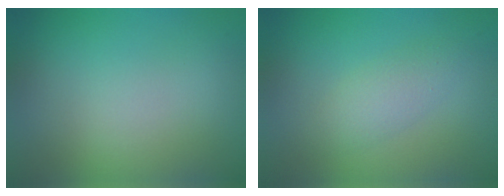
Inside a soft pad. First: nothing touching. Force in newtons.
{"total": 2.7, "press": 2.7, "slide": 0.2}